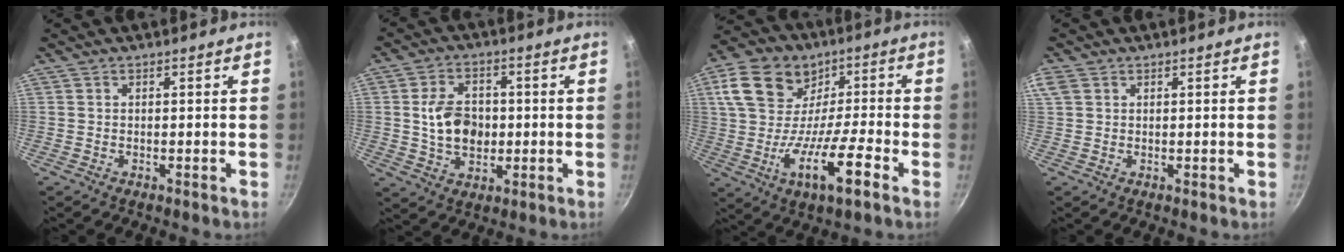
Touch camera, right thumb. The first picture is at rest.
{"total": 9.6, "force": [0.1, 7.0, 6.7], "torque": [-0.096, 0.005, 0.001]}
{"total": 16.4, "force": [-3.0, 10.1, 12.6], "torque": [-0.194, 0.029, -0.067]}
{"total": 4.1, "force": [1.8, 2.8, 2.4], "torque": [-0.056, 0.011, 0.040]}